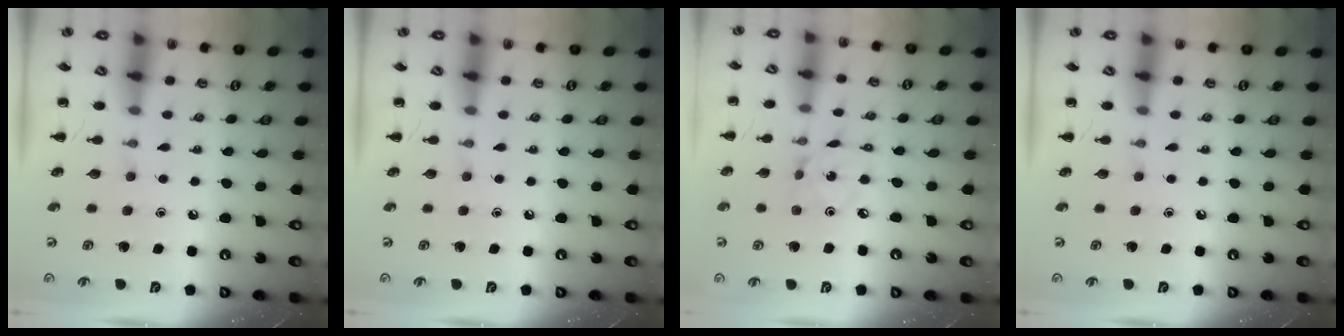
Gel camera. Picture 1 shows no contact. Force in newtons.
{"total": 0.0}
{"total": 2.3, "press": 2.3, "slide": 0.1}
{"total": 0.0}